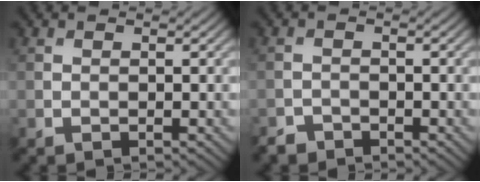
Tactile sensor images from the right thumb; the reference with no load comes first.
{"total": 1.7, "force": [-1.6, 0.7, 0.1], "torque": [-0.003, 0.000, -0.033]}